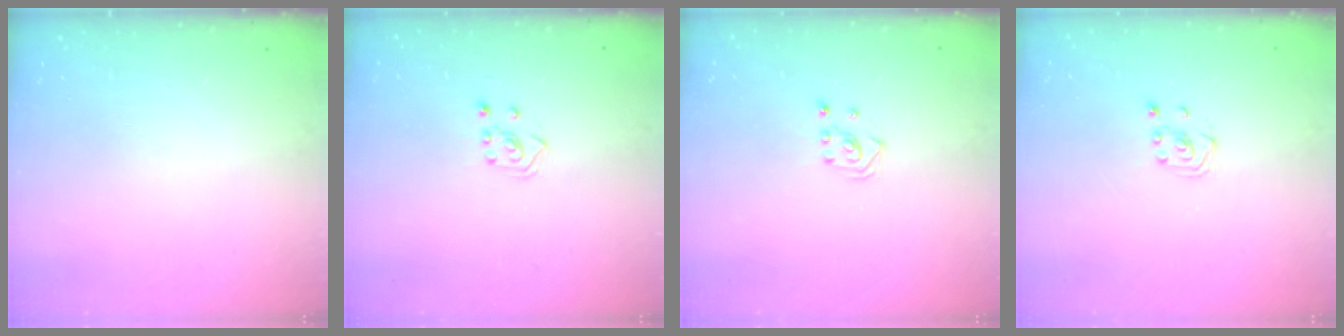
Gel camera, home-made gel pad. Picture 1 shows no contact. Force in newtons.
{"total": 3.4, "press": 3.4, "slide": 0.6}
{"total": 2.8, "press": 2.8, "slide": 0.3}
{"total": 1.9, "press": 1.7, "slide": 0.8}